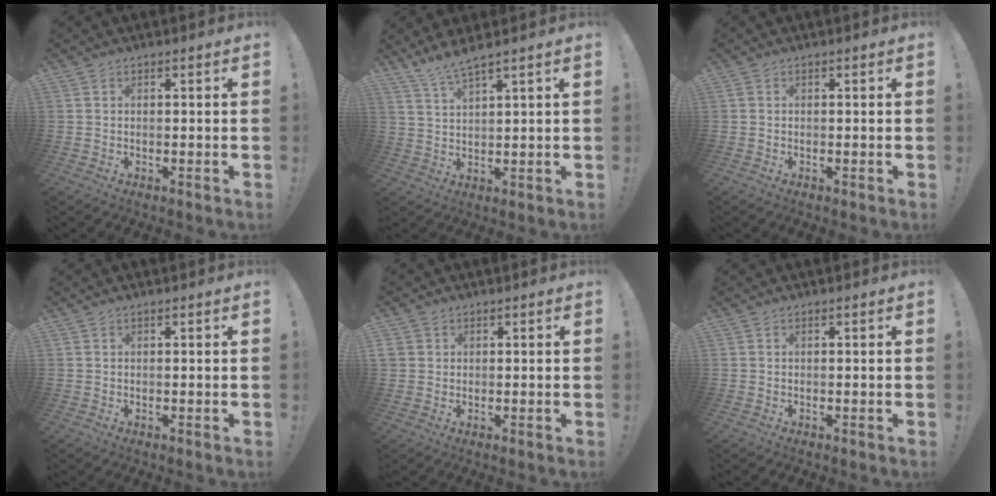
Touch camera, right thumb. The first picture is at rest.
{"total": 5.2, "force": [4.6, -0.3, 2.4], "torque": [-0.063, -0.021, 0.083]}
{"total": 0.0}
{"total": 0.0}
{"total": 2.3, "force": [1.1, 2.0, 0.2], "torque": [-0.003, -0.002, 0.020]}
{"total": 0.0}